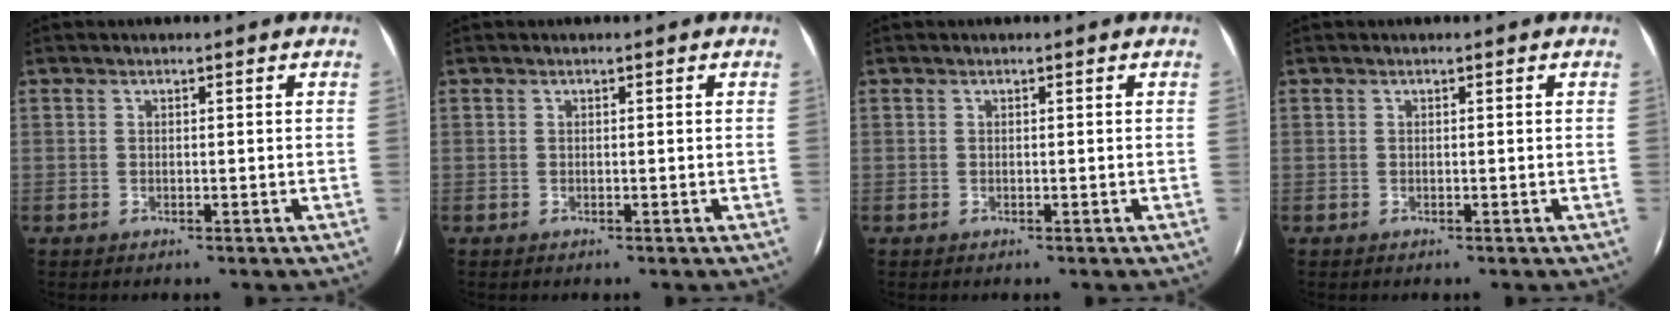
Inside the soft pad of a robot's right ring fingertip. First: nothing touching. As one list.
[{"total": 0.0}, {"total": 0.0}, {"total": 0.0}]